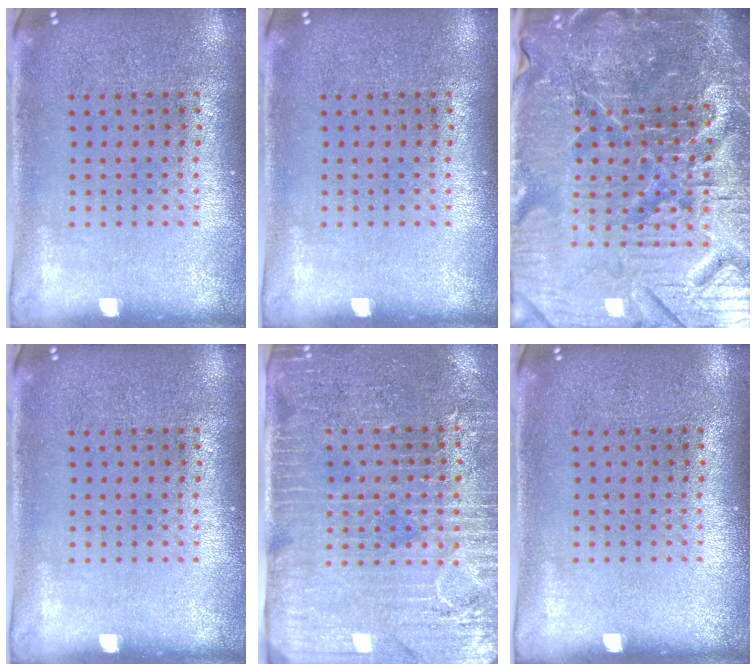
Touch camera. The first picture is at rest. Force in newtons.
{"total": 0.0}
{"total": 7.3, "press": 6.5, "slide": 3.4}
{"total": 0.0}
{"total": 3.7, "press": 3.2, "slide": 1.7}
{"total": 0.0}